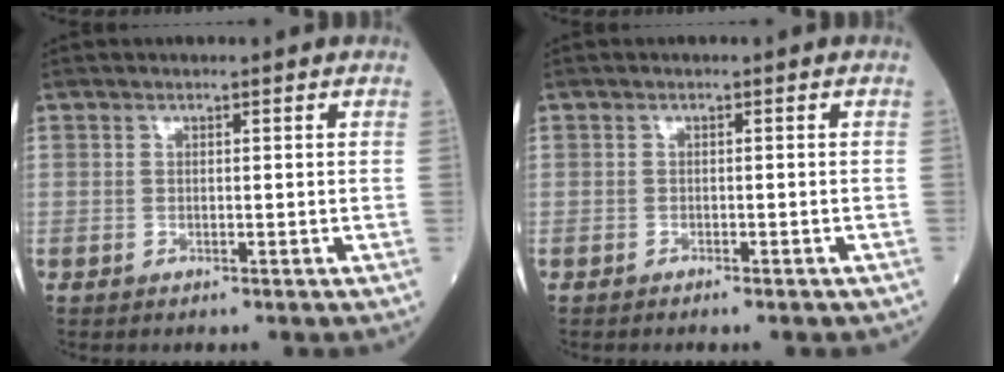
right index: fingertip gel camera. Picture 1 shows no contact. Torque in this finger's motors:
{"motor_torque": [-0.12, -0.07, 0.05, -0.02]}